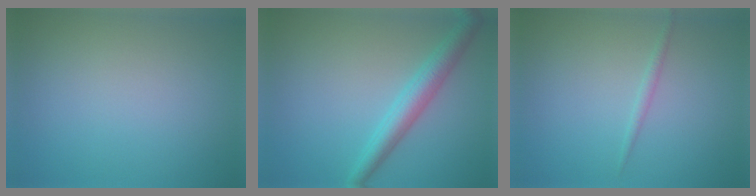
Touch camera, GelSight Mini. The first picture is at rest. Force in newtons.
{"total": 3.6, "press": 3.6, "slide": 0.1}
{"total": 0.8, "press": 0.8, "slide": 0.0}